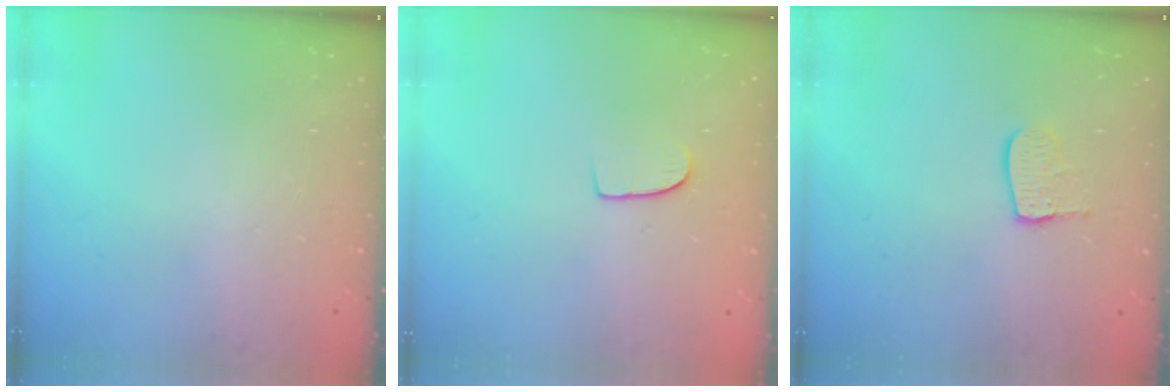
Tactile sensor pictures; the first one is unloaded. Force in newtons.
{"total": 6.5, "press": 6.5, "slide": 0.5}
{"total": 8.2, "press": 8.2, "slide": 0.7}